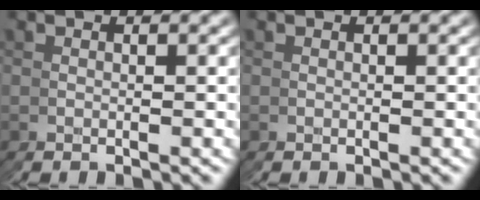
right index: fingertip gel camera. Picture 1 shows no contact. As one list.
[{"total": 0.0}]